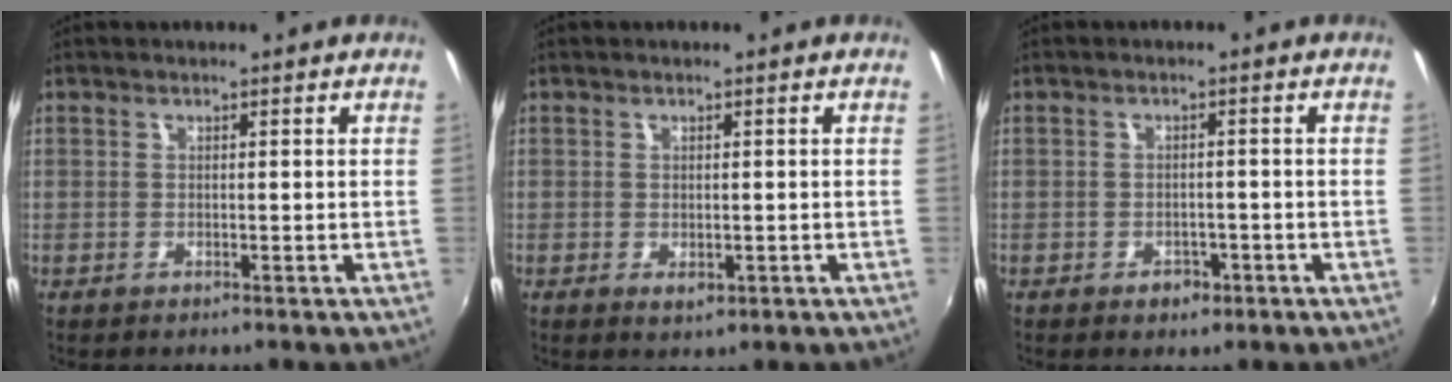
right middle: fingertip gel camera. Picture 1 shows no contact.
{"total": 1.7, "force": [-0.3, 1.2, 1.2], "torque": [-0.018, -0.003, -0.003]}
{"total": 2.9, "force": [-1.6, 2.0, 1.3], "torque": [-0.025, 0.000, -0.019]}